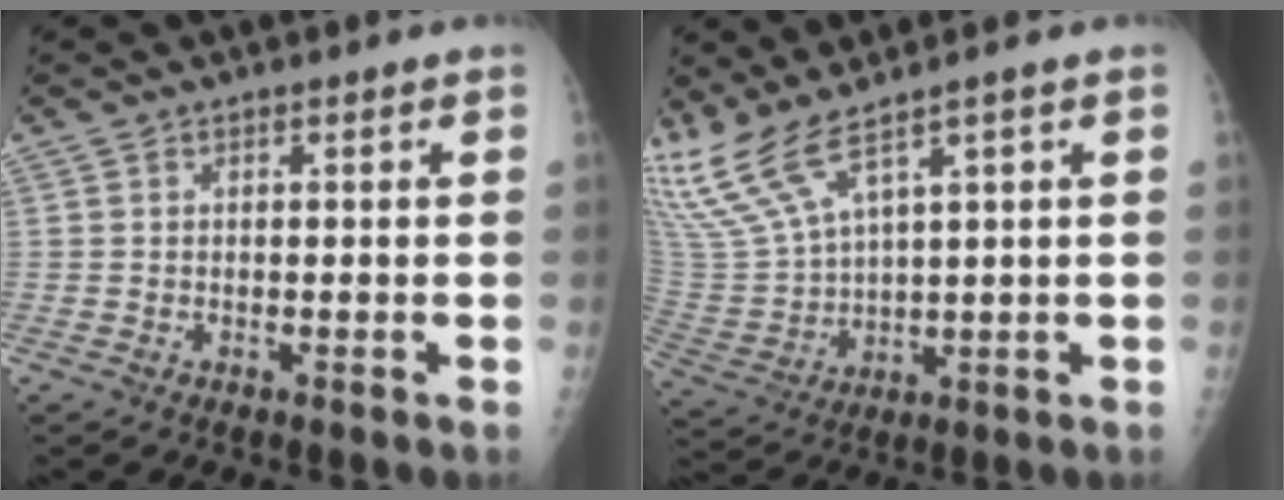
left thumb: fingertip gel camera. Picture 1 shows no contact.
{"total": 9.8, "force": [7.7, 1.8, 5.7], "torque": [-0.139, -0.032, 0.184]}